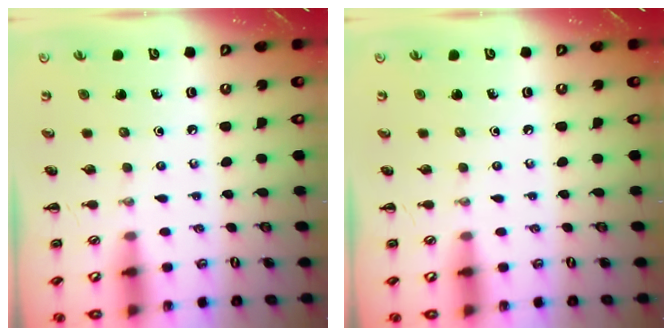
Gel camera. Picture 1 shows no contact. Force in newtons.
{"total": 0.0}